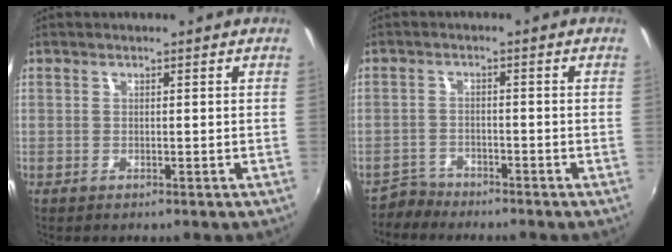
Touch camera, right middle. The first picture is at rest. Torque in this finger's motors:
{"motor_torque": [-0.28, -0.28, -0.03, -0.04]}